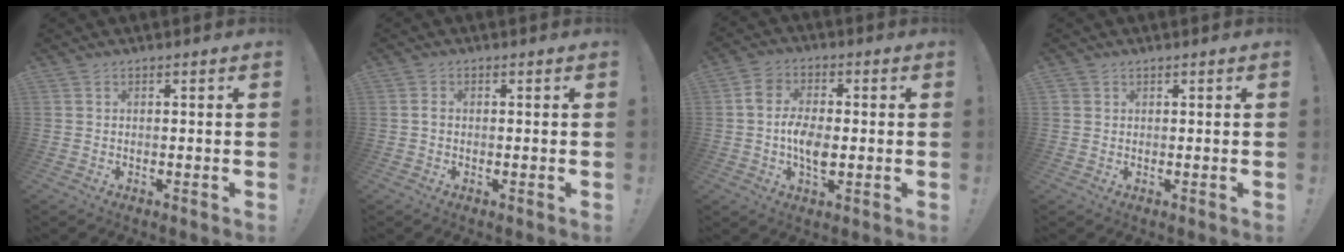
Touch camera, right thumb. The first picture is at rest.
{"total": 0.9, "force": [-0.1, 0.6, 0.6], "torque": [-0.020, 0.007, 0.000]}
{"total": 9.5, "force": [-1.5, 6.1, 7.2], "torque": [-0.128, 0.005, -0.027]}
{"total": 1.1, "force": [0.7, 0.8, 0.1], "torque": [0.002, -0.002, 0.013]}